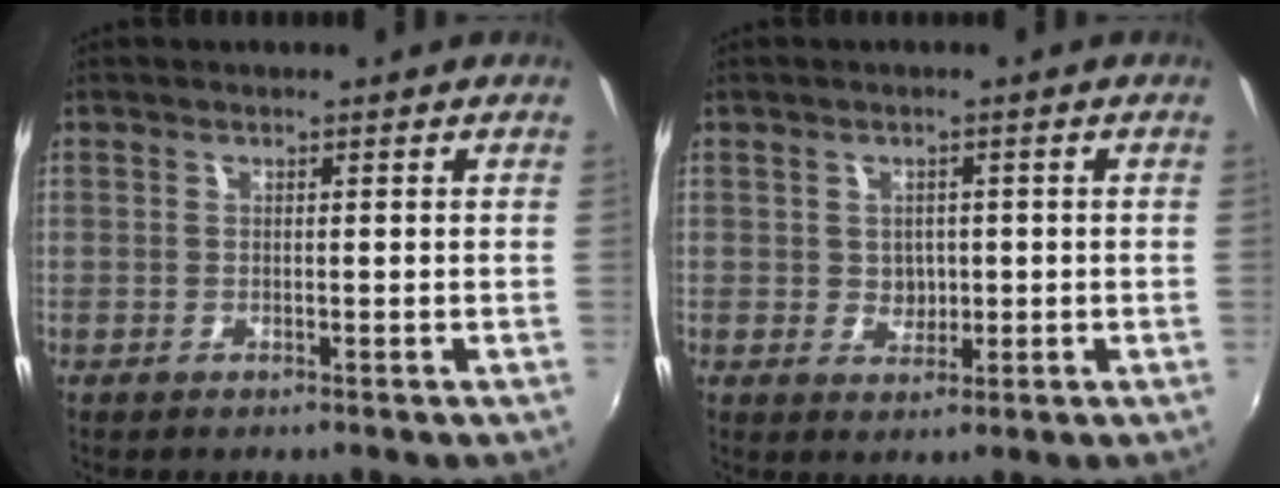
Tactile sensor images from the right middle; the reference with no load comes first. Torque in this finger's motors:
{"motor_torque": [0.16, -0.09, -0.03, 0.00]}